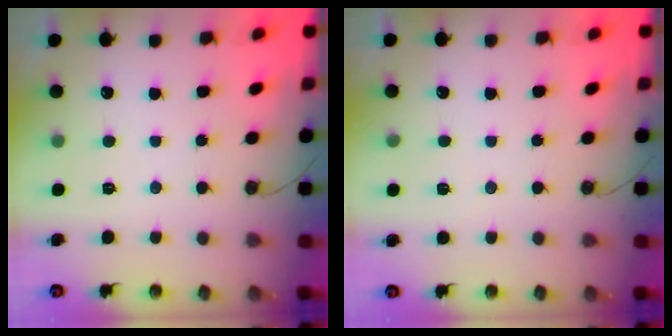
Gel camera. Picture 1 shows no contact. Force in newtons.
{"total": 2.4, "press": 2.2, "slide": 1.1}